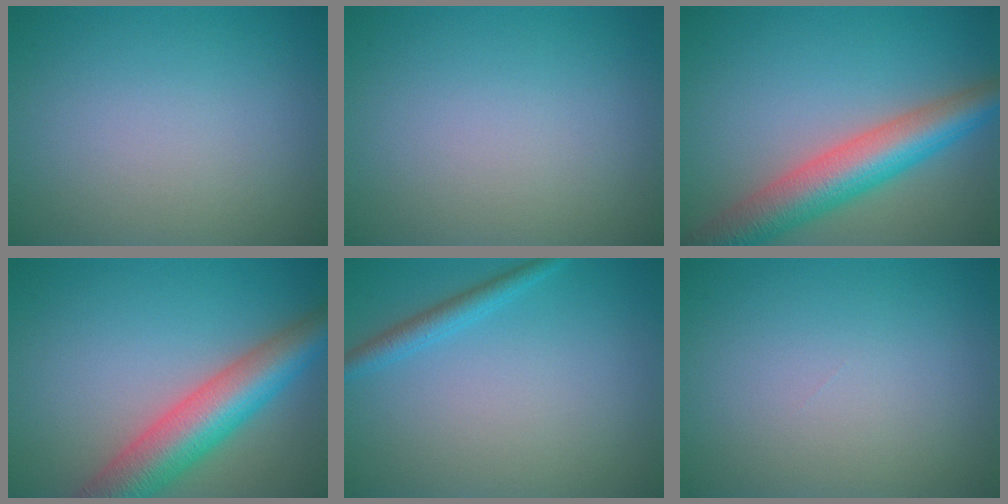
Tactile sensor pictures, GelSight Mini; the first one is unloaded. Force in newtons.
{"total": 0.0}
{"total": 7.7, "press": 7.7, "slide": 0.3}
{"total": 8.1, "press": 8.1, "slide": 0.3}
{"total": 1.9, "press": 1.9, "slide": 0.1}
{"total": 0.0}